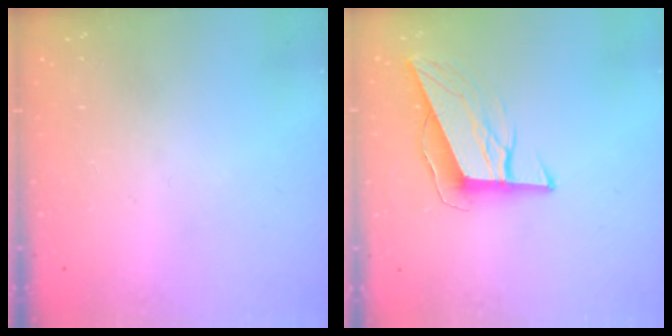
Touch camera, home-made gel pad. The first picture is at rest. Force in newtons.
{"total": 9.9, "press": 9.6, "slide": 2.3}